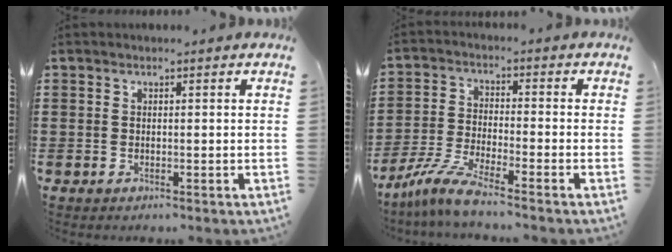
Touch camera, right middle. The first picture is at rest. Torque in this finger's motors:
{"motor_torque": [1.72, -0.42, 0.25, 0.15]}